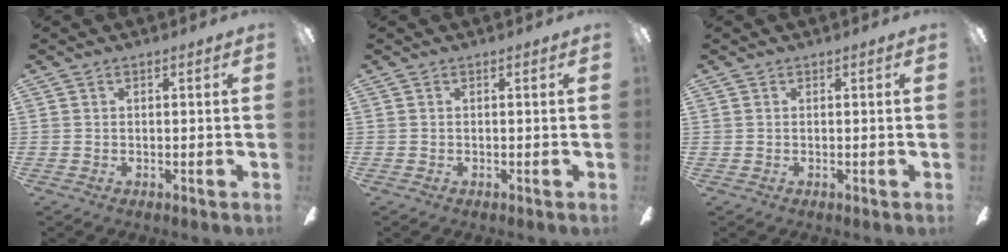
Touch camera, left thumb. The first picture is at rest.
{"total": 0.0}
{"total": 0.0}